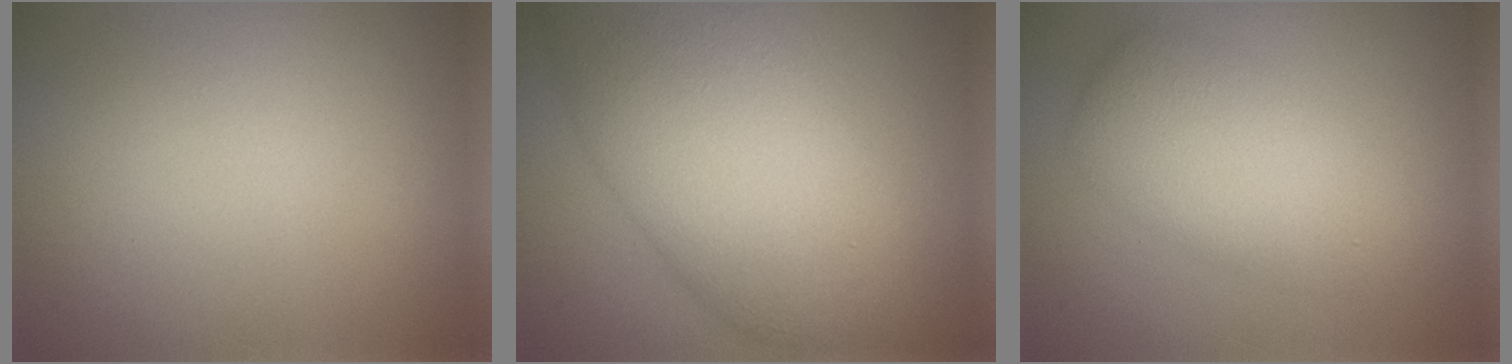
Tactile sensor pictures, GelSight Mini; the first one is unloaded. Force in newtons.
{"total": 10.7, "press": 10.7, "slide": 0.5}
{"total": 5.2, "press": 5.2, "slide": 0.2}